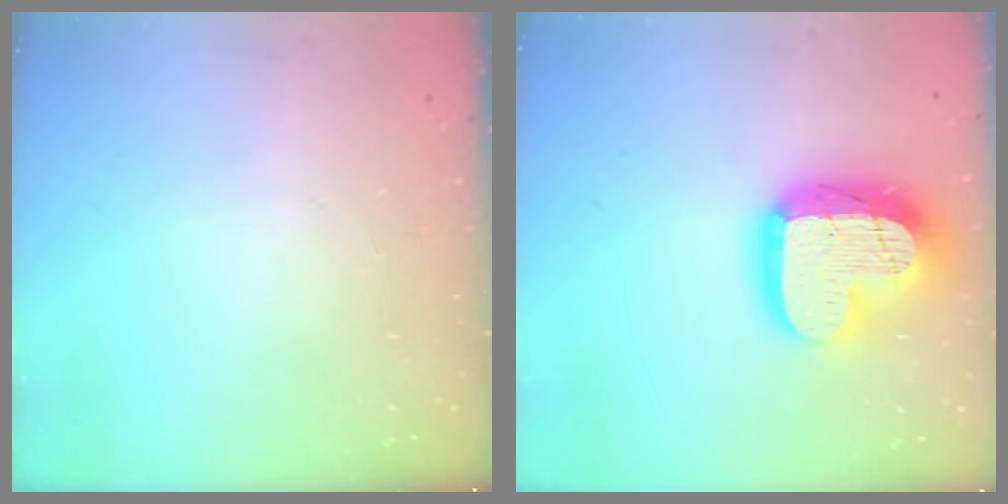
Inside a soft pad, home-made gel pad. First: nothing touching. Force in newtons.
{"total": 21.2, "press": 21.2, "slide": 1.7}